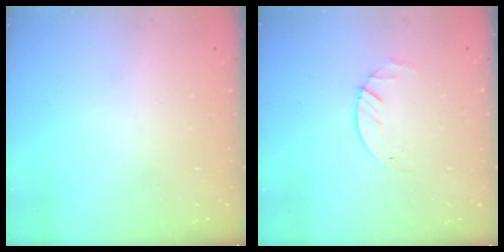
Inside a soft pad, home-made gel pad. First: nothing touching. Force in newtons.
{"total": 1.8, "press": 1.8, "slide": 0.2}